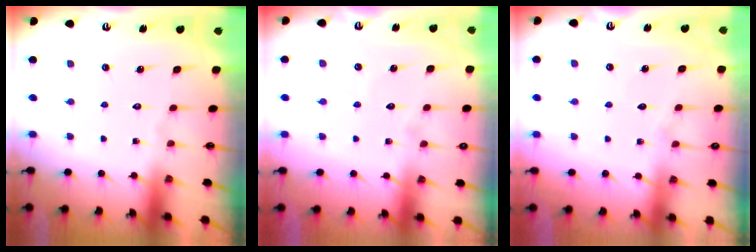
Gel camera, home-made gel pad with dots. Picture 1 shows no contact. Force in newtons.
{"total": 3.3, "press": 3.3, "slide": 0.3}
{"total": 5.4, "press": 5.4, "slide": 0.8}